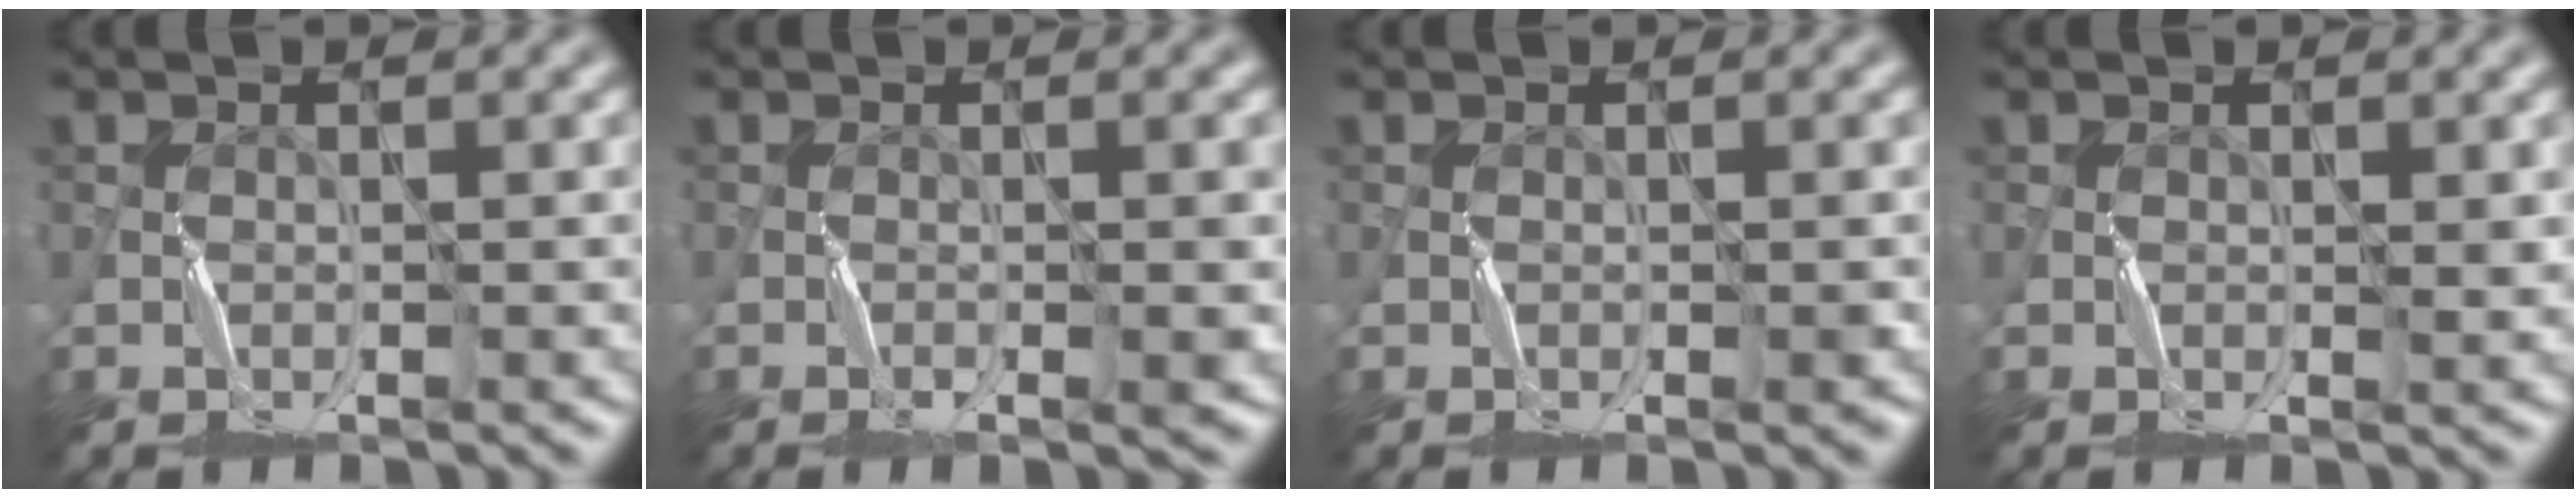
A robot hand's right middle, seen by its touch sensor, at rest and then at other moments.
{"total": 2.6, "force": [-0.7, 0.4, 2.5], "torque": [-0.037, 0.002, -0.012]}
{"total": 0.6, "force": [-0.1, 0.0, 0.6], "torque": [-0.007, 0.001, -0.002]}
{"total": 0.6, "force": [0.2, 0.2, 0.6], "torque": [-0.005, -0.001, 0.002]}